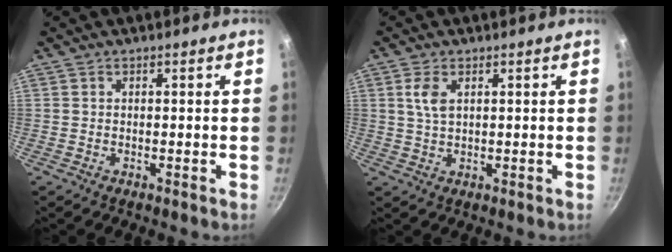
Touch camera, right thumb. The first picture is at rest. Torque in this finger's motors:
{"motor_torque": [0.43, 0.56, 0.73, -0.43, 0.01]}